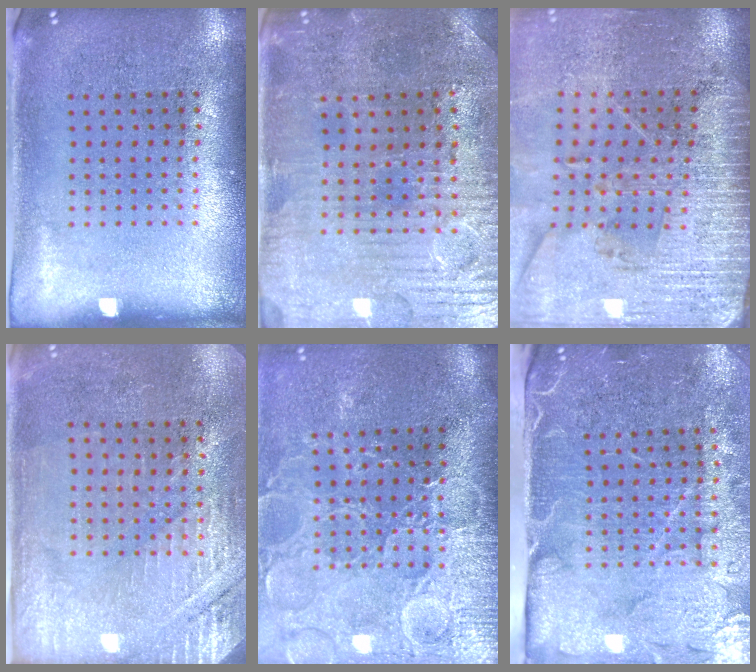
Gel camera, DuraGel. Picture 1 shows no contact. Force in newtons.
{"total": 2.2, "press": 2.2, "slide": 0.5}
{"total": 3.3, "press": 3.1, "slide": 1.0}
{"total": 2.8, "press": 2.7, "slide": 0.8}
{"total": 4.1, "press": 3.7, "slide": 1.7}
{"total": 4.6, "press": 3.9, "slide": 2.5}